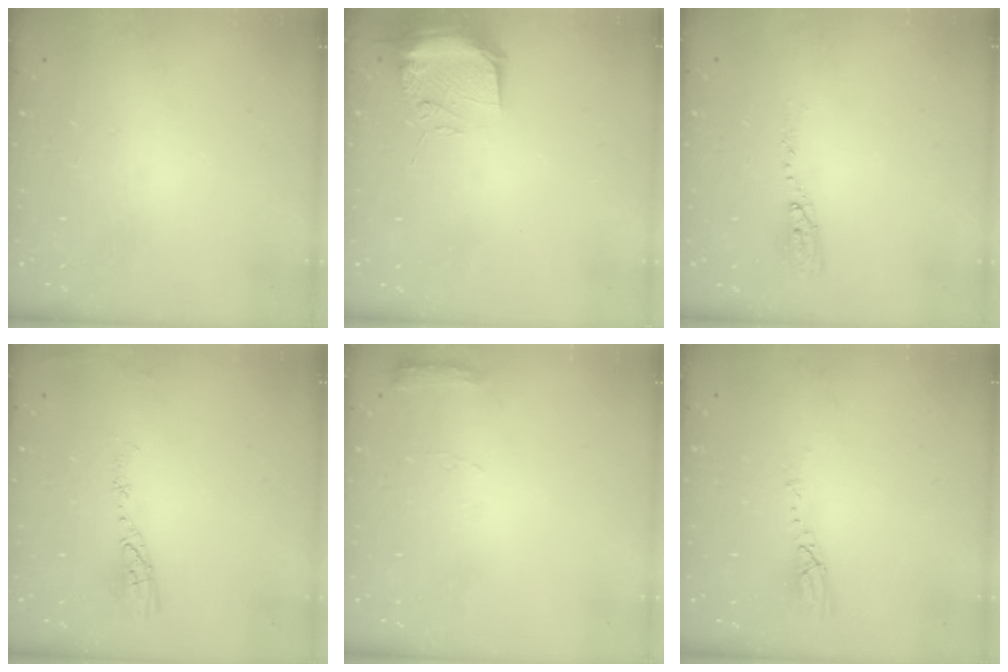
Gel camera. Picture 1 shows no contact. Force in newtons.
{"total": 14.8, "press": 11.3, "slide": 9.5}
{"total": 4.8, "press": 4.7, "slide": 0.4}
{"total": 5.0, "press": 5.0, "slide": 0.6}
{"total": 5.6, "press": 5.6, "slide": 0.7}
{"total": 3.7, "press": 3.7, "slide": 0.4}